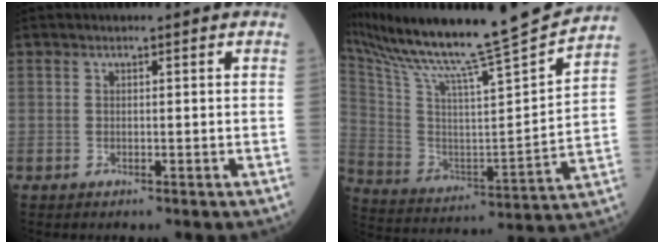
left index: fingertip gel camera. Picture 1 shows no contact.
{"total": 23.5, "force": [21.1, -2.0, 10.2], "torque": [-0.205, -0.065, 0.340]}